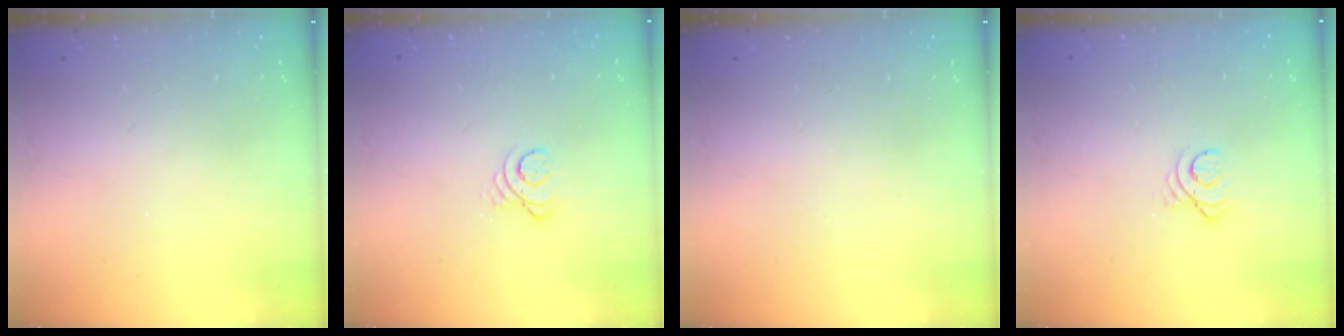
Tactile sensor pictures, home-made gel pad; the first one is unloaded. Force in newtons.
{"total": 3.3, "press": 3.3, "slide": 0.4}
{"total": 0.0}
{"total": 2.9, "press": 2.9, "slide": 0.4}